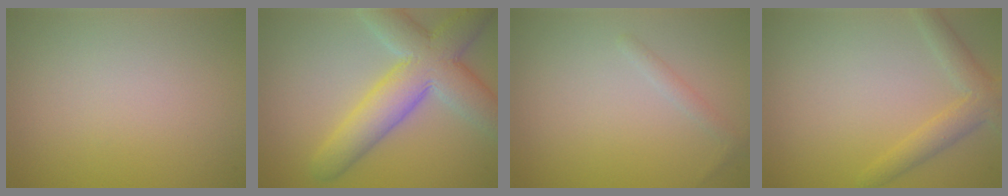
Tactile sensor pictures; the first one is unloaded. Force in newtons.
{"total": 8.2, "press": 8.1, "slide": 0.8}
{"total": 0.9, "press": 0.9, "slide": 0.1}
{"total": 2.8, "press": 2.8, "slide": 0.1}